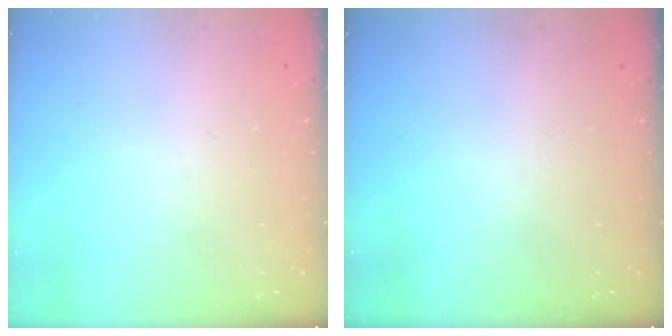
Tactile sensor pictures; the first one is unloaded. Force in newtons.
{"total": 0.0}